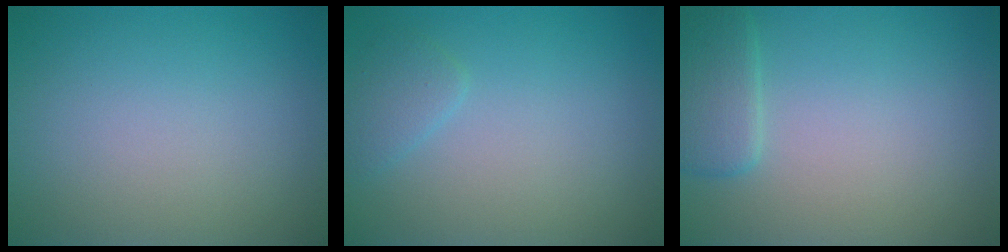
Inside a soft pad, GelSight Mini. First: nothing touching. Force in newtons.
{"total": 1.4, "press": 1.4, "slide": 0.1}
{"total": 2.5, "press": 2.5, "slide": 0.2}